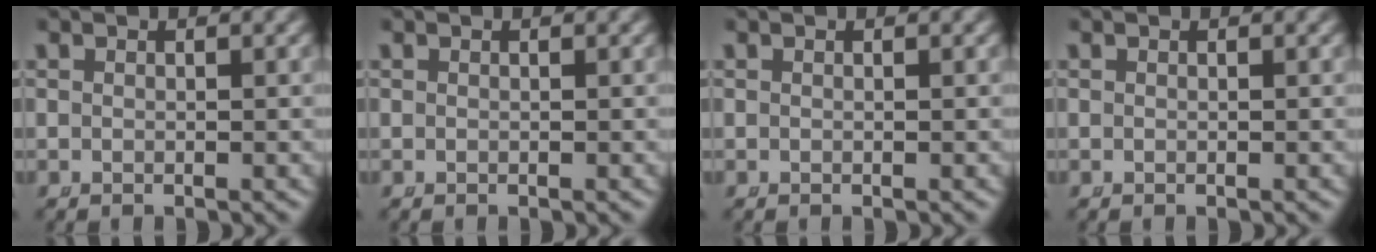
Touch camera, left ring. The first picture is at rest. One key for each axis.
{"total": 0.0}
{"total": 0.0}
{"total": 0.0}